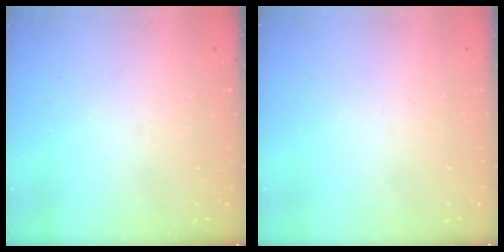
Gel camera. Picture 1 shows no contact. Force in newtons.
{"total": 1.7, "press": 1.7, "slide": 0.1}